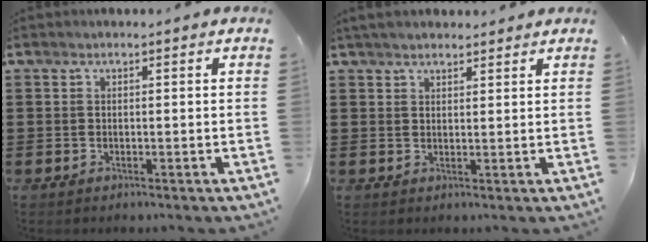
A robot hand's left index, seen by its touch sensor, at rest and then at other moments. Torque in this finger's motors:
{"motor_torque": [0.61, 0.64, 0.40, 0.03]}